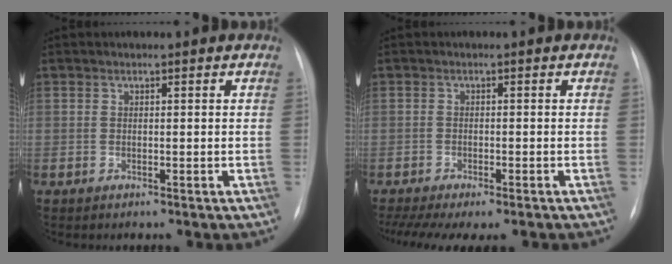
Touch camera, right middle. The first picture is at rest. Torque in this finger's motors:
{"motor_torque": [0.86, -0.80, 0.16, 0.04]}